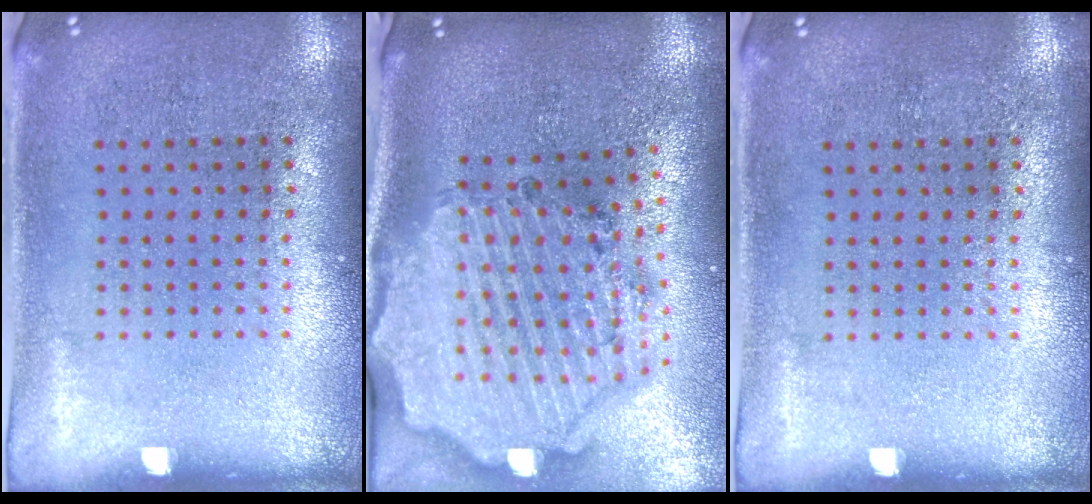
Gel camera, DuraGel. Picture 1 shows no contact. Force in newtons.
{"total": 3.1, "press": 2.6, "slide": 1.6}
{"total": 0.0}